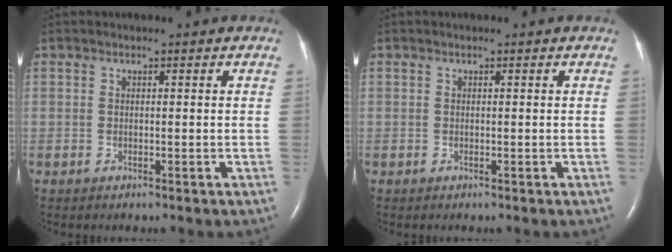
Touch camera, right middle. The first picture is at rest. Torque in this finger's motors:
{"motor_torque": [-0.06, -0.02, -0.01, -0.01]}